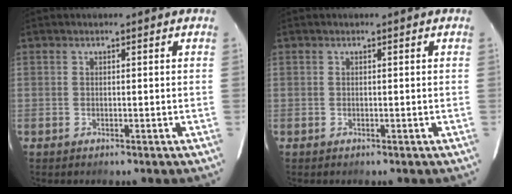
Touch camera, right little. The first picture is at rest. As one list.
[{"total": 0.0}]